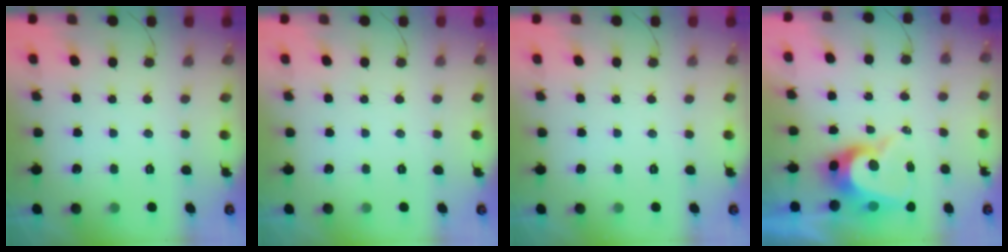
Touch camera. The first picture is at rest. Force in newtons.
{"total": 0.0}
{"total": 0.0}
{"total": 9.8, "press": 9.7, "slide": 0.9}